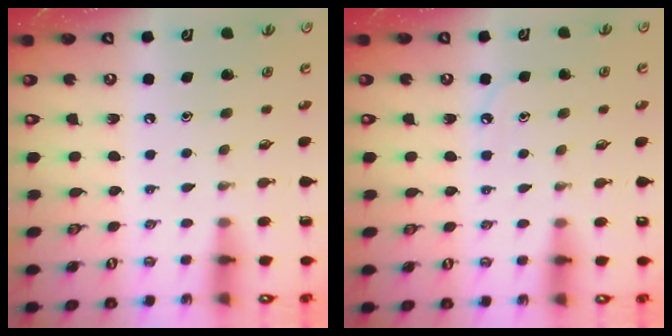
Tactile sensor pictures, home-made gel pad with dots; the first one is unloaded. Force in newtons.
{"total": 3.5, "press": 3.5, "slide": 0.5}